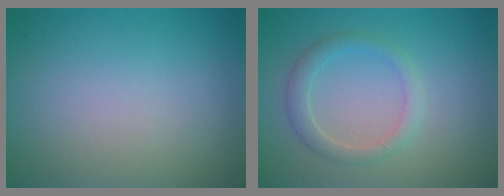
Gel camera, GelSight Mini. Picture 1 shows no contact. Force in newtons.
{"total": 2.2, "press": 2.2, "slide": 0.0}